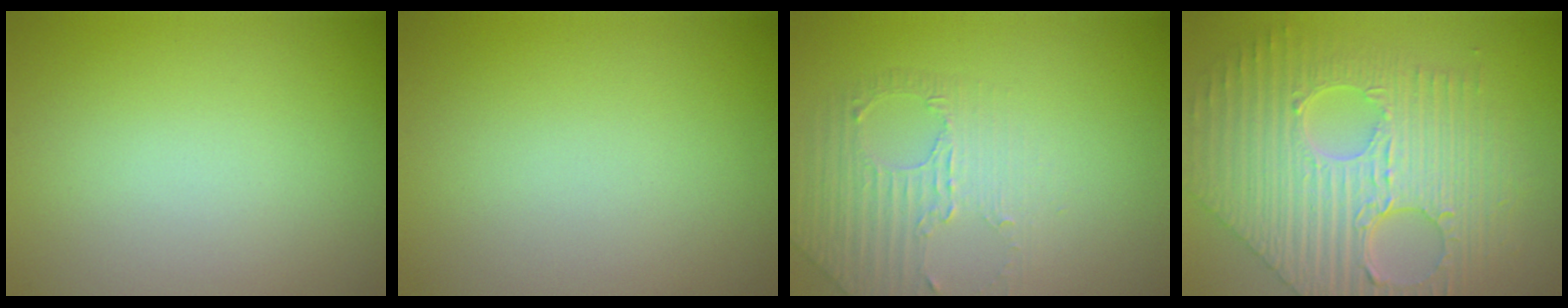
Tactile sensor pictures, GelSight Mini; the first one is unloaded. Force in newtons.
{"total": 0.0}
{"total": 1.8, "press": 1.5, "slide": 1.0}
{"total": 9.6, "press": 6.9, "slide": 6.7}